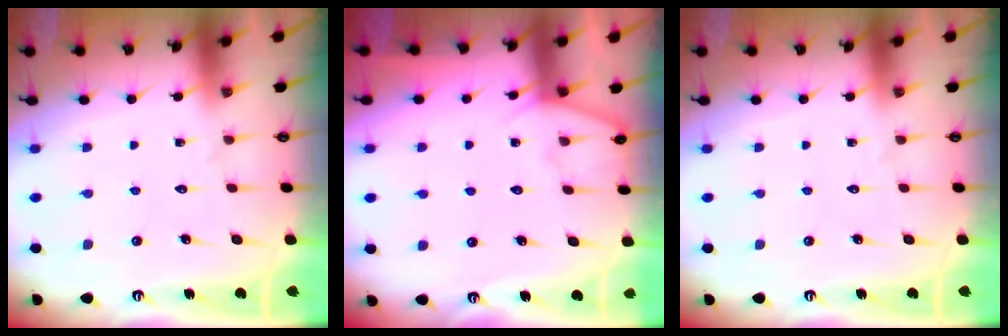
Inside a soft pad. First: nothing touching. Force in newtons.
{"total": 6.4, "press": 6.3, "slide": 0.8}
{"total": 0.0}